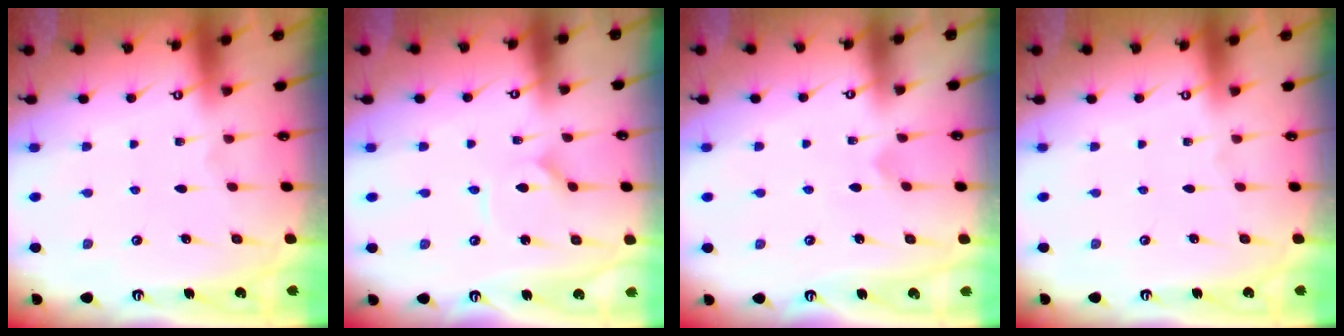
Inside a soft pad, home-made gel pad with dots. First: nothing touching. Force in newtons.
{"total": 1.5, "press": 1.5, "slide": 0.1}
{"total": 2.2, "press": 2.2, "slide": 0.2}
{"total": 0.0}